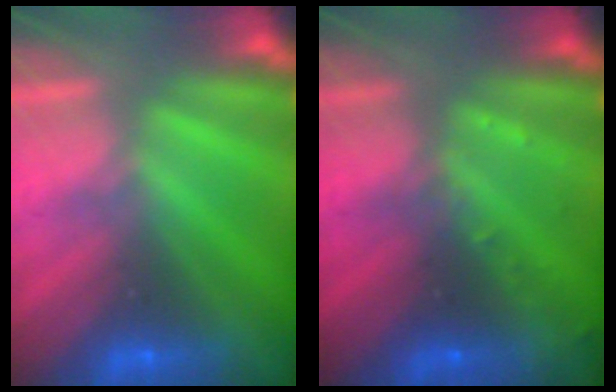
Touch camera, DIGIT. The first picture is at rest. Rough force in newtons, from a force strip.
{"total": 2.7}